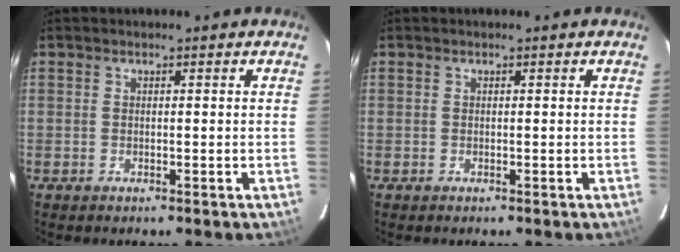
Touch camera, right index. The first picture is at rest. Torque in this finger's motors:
{"motor_torque": [0.12, 0.12, -0.02, 0.00]}